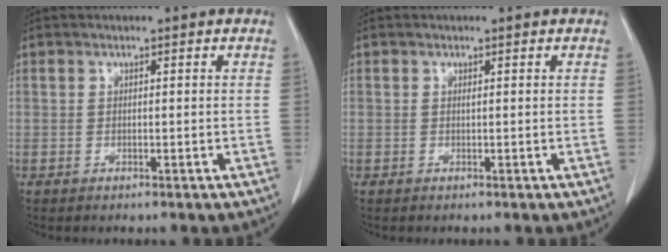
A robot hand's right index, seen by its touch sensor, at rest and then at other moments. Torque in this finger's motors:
{"motor_torque": [0.03, 0.01, 0.01, 0.00]}